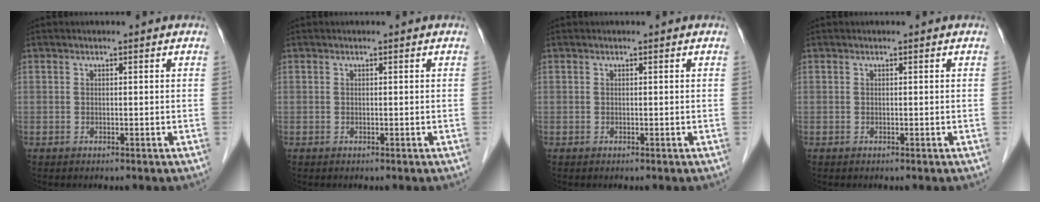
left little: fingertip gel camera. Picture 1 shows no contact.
{"total": 0.0}
{"total": 0.0}
{"total": 0.0}